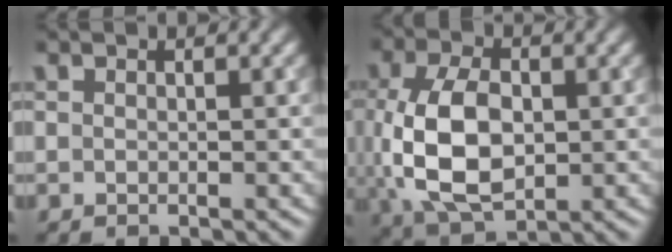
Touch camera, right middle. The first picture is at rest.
{"total": 8.9, "force": [-0.3, 5.5, 7.0], "torque": [-0.158, -0.008, -0.001]}